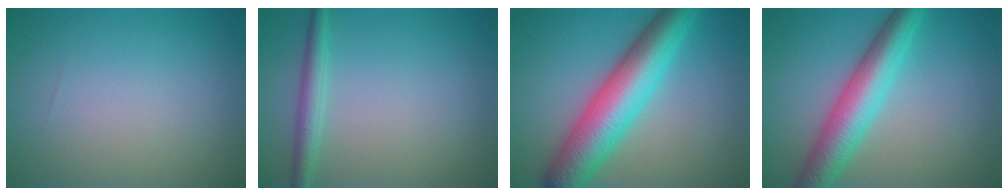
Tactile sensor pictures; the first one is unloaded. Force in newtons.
{"total": 2.2, "press": 2.2, "slide": 0.1}
{"total": 9.0, "press": 9.0, "slide": 0.1}
{"total": 6.3, "press": 6.3, "slide": 0.0}